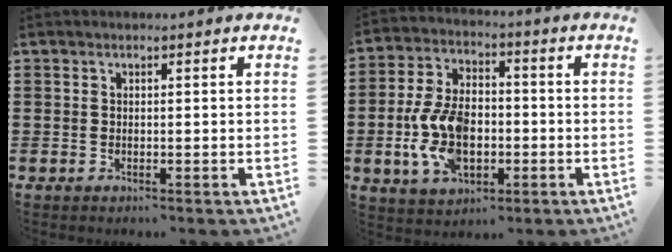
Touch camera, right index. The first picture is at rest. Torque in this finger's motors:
{"motor_torque": [2.14, 0.00, 1.04, 0.21]}